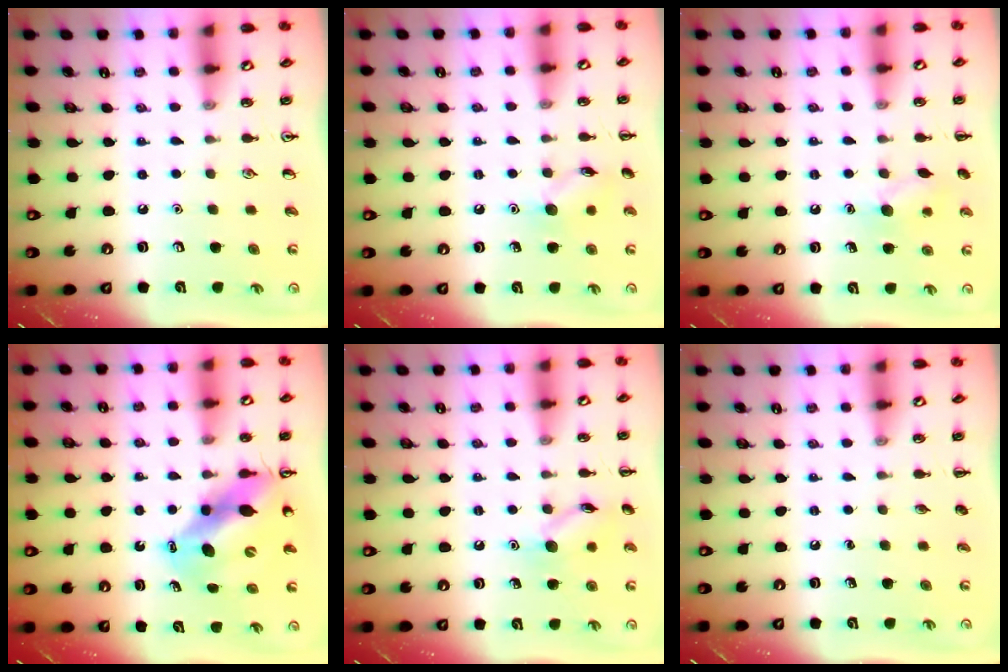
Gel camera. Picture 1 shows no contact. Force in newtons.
{"total": 7.5, "press": 7.4, "slide": 1.1}
{"total": 8.0, "press": 7.9, "slide": 1.4}
{"total": 12.7, "press": 12.1, "slide": 3.7}
{"total": 10.3, "press": 10.2, "slide": 0.7}
{"total": 0.0}